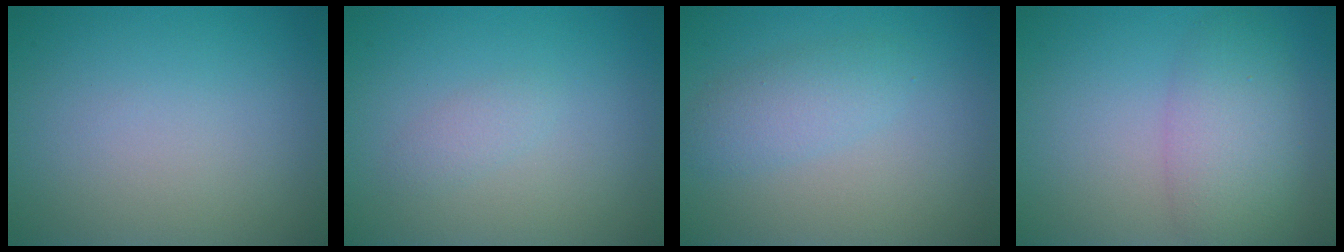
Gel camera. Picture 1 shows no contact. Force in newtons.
{"total": 1.0, "press": 1.0, "slide": 0.0}
{"total": 2.4, "press": 2.4, "slide": 0.1}
{"total": 4.8, "press": 4.8, "slide": 0.2}